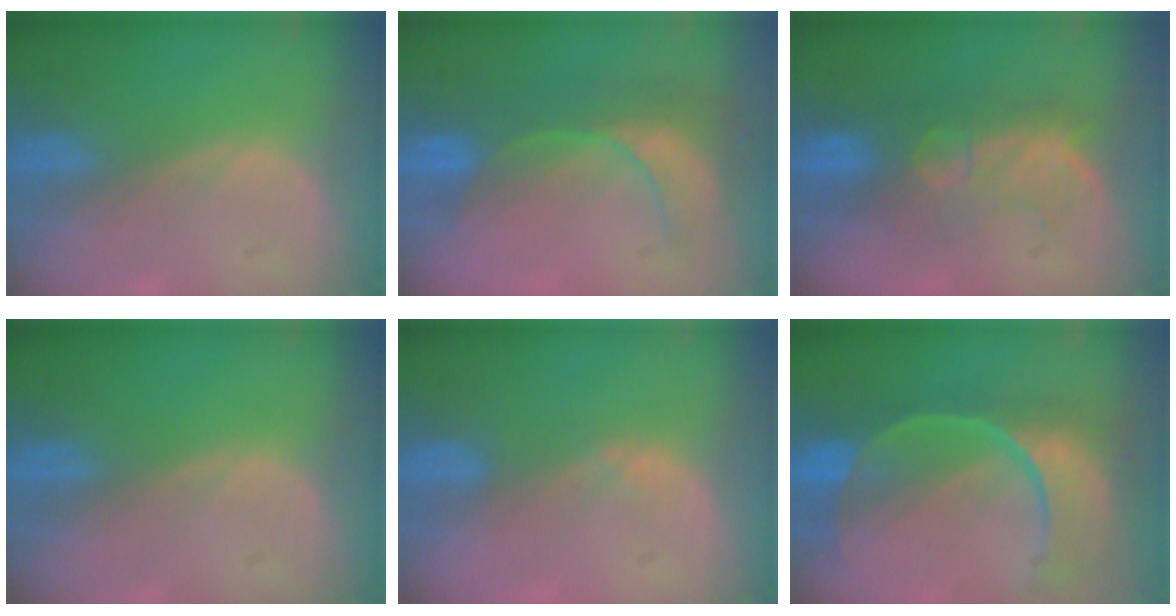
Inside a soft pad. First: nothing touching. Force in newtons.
{"total": 9.1, "press": 7.8, "slide": 4.7}
{"total": 9.0, "press": 8.3, "slide": 3.4}
{"total": 0.0}
{"total": 1.3, "press": 1.1, "slide": 0.8}
{"total": 12.0, "press": 9.7, "slide": 7.0}